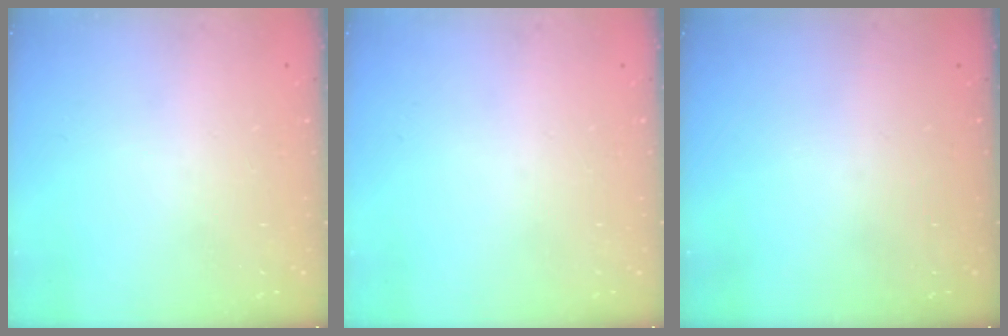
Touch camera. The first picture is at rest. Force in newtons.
{"total": 0.0}
{"total": 0.0}